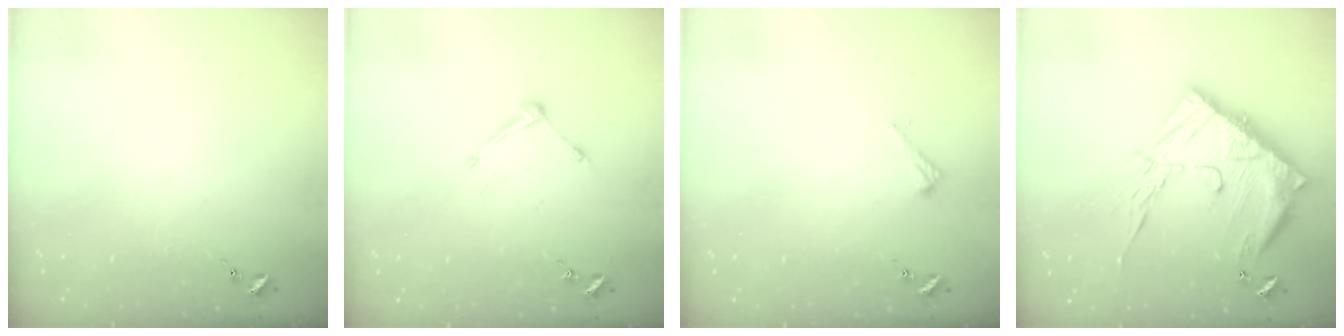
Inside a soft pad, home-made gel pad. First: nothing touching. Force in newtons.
{"total": 7.3, "press": 7.3, "slide": 0.5}
{"total": 2.2, "press": 2.2, "slide": 0.2}
{"total": 22.5, "press": 22.4, "slide": 2.1}